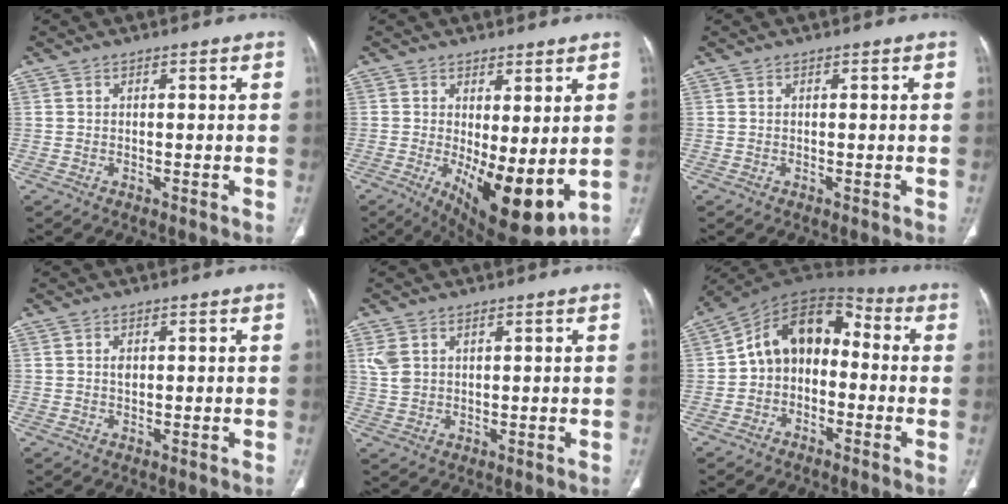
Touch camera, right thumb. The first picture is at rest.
{"total": 13.0, "force": [-1.2, 4.8, 12.0], "torque": [-0.178, -0.031, -0.001]}
{"total": 0.0}
{"total": 1.4, "force": [0.4, 0.9, 1.0], "torque": [-0.013, -0.002, 0.009]}
{"total": 4.1, "force": [1.8, 2.7, 2.4], "torque": [-0.047, -0.003, 0.048]}
{"total": 12.2, "force": [-1.0, 8.9, 8.3], "torque": [-0.103, 0.055, -0.034]}